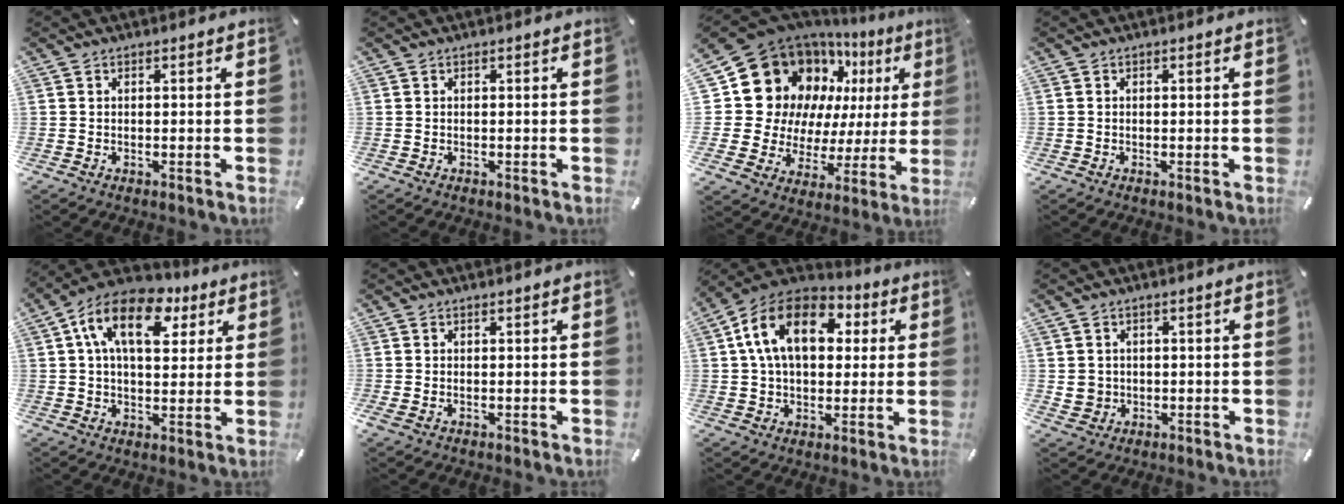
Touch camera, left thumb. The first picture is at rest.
{"total": 0.0}
{"total": 20.9, "force": [9.6, 16.4, 8.8], "torque": [-0.136, -0.081, 0.202]}
{"total": 0.0}
{"total": 15.4, "force": [6.7, 9.1, 10.5], "torque": [-0.169, -0.010, 0.116]}
{"total": 0.8, "force": [0.4, 0.2, 0.6], "torque": [-0.012, -0.001, 0.008]}
{"total": 16.5, "force": [4.4, 11.4, 11.1], "torque": [-0.219, 0.005, 0.074]}
{"total": 3.3, "force": [0.6, 3.2, 0.4], "torque": [-0.005, 0.002, 0.010]}